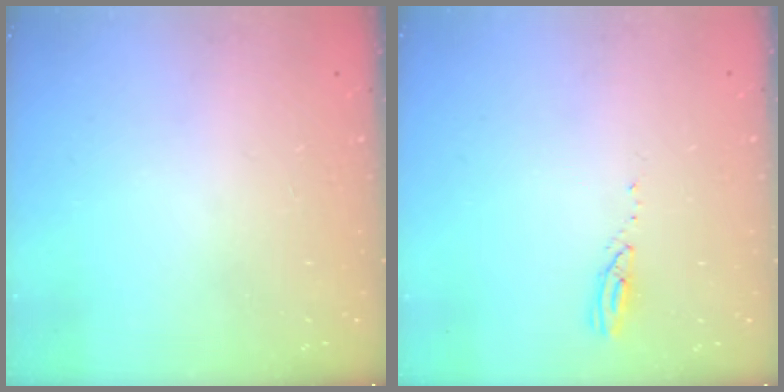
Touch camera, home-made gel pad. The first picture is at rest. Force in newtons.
{"total": 3.1, "press": 3.0, "slide": 0.3}